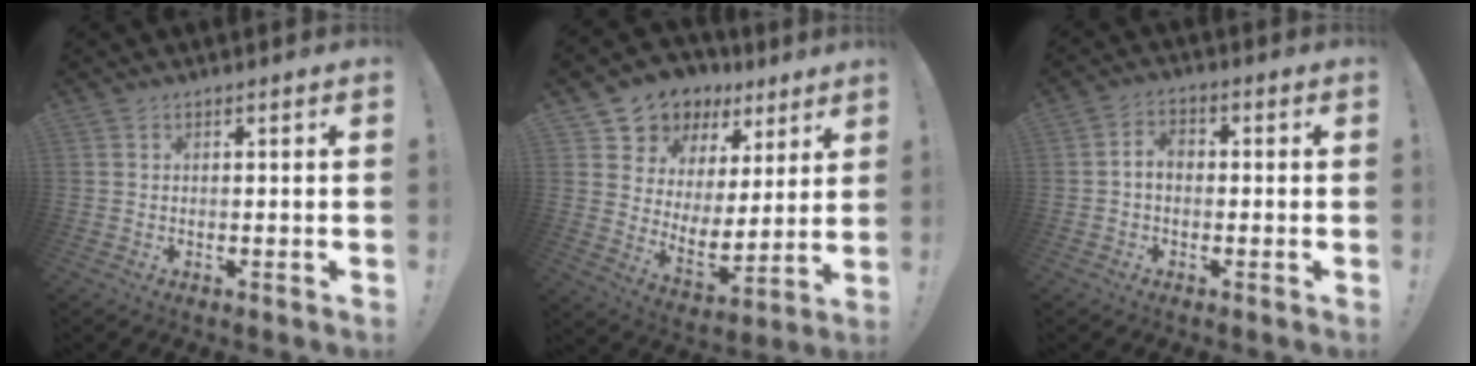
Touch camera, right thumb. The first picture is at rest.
{"total": 9.0, "force": [6.2, 6.3, 1.5], "torque": [-0.032, -0.067, 0.123]}
{"total": 4.4, "force": [-0.3, 2.9, 3.3], "torque": [-0.051, 0.007, -0.005]}